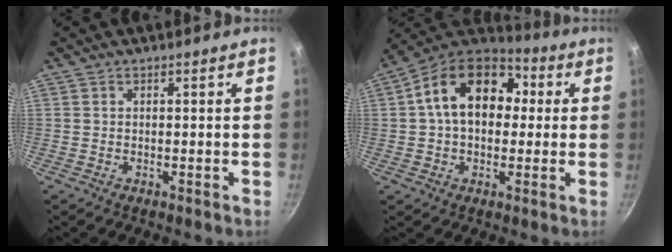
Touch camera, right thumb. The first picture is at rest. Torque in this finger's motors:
{"motor_torque": [0.54, 3.53, 1.65, 0.00, 0.12]}